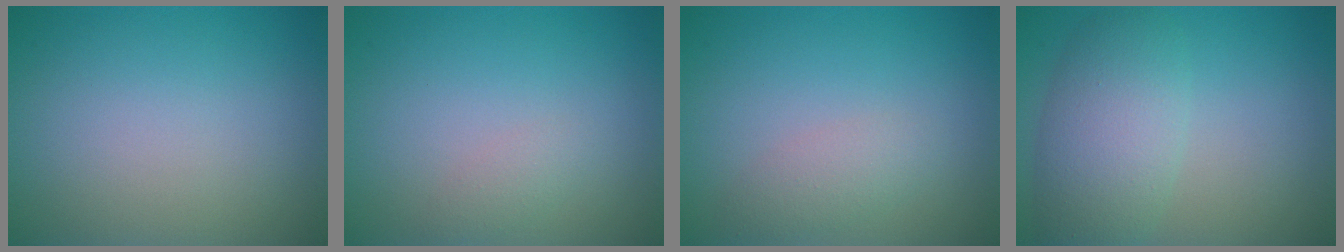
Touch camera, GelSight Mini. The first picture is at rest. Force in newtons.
{"total": 1.1, "press": 1.1, "slide": 0.0}
{"total": 1.8, "press": 1.8, "slide": 0.1}
{"total": 5.4, "press": 5.4, "slide": 0.1}